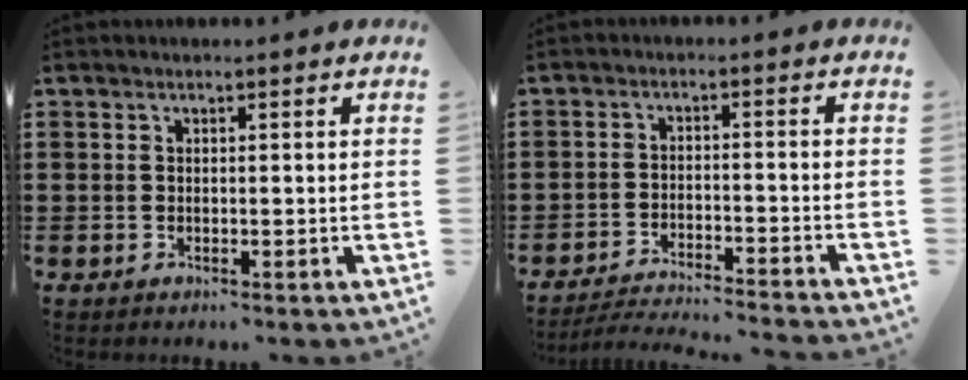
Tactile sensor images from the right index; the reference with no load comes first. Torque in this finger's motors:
{"motor_torque": [0.92, 1.22, -0.29, 0.01]}